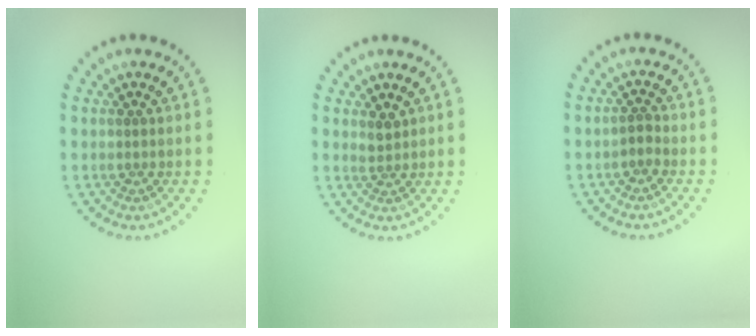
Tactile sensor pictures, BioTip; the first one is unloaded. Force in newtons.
{"total": 1.3, "press": 0.9, "slide": 0.9}
{"total": 1.0, "press": 0.9, "slide": 0.4}